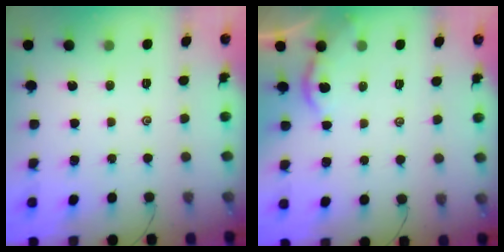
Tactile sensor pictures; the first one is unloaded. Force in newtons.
{"total": 2.0, "press": 1.9, "slide": 0.4}